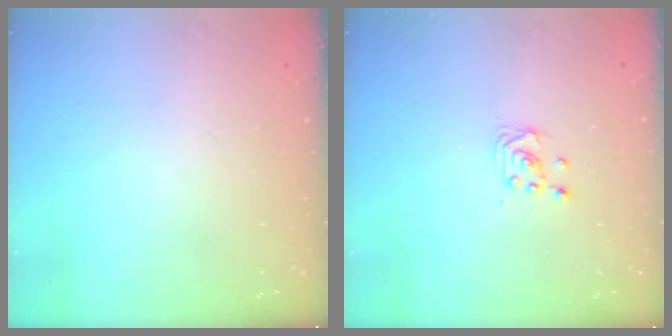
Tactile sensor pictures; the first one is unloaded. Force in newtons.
{"total": 2.6, "press": 2.6, "slide": 0.2}